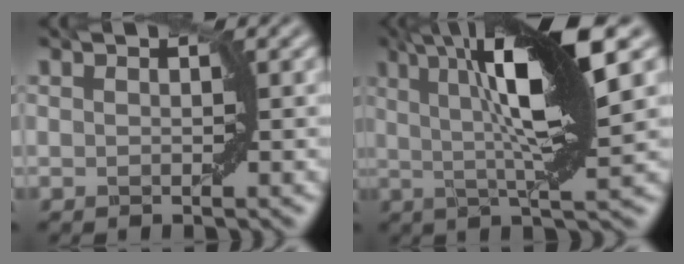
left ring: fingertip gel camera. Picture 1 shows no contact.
{"total": 10.2, "force": [3.0, 1.8, 9.6], "torque": [-0.144, 0.004, 0.049]}